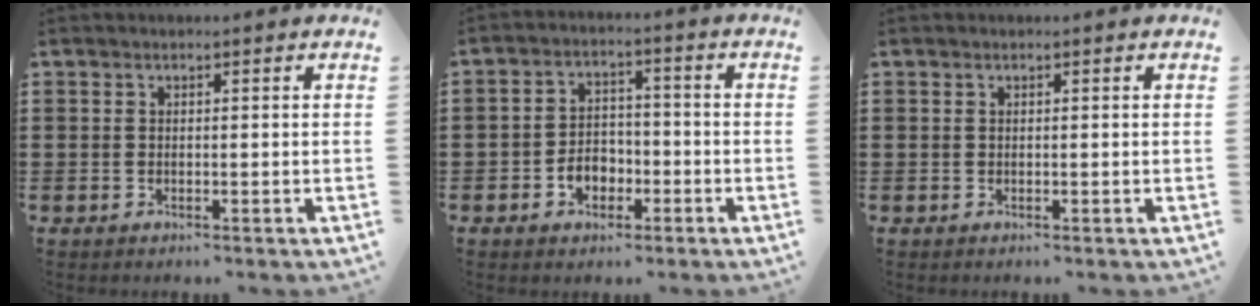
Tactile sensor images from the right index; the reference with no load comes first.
{"total": 4.3, "force": [-2.0, 3.1, 2.2], "torque": [-0.037, 0.001, -0.040]}
{"total": 0.0}